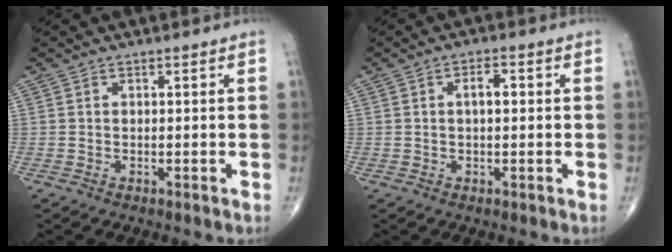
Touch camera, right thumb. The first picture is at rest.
{"total": 3.7, "force": [0.5, 1.6, 3.3], "torque": [-0.054, 0.007, 0.007]}